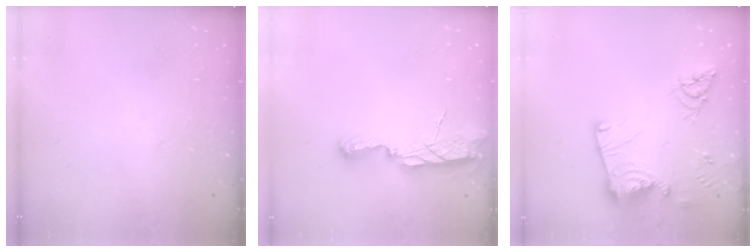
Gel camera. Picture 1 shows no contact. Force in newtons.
{"total": 7.5, "press": 7.5, "slide": 0.8}
{"total": 17.7, "press": 17.6, "slide": 1.8}